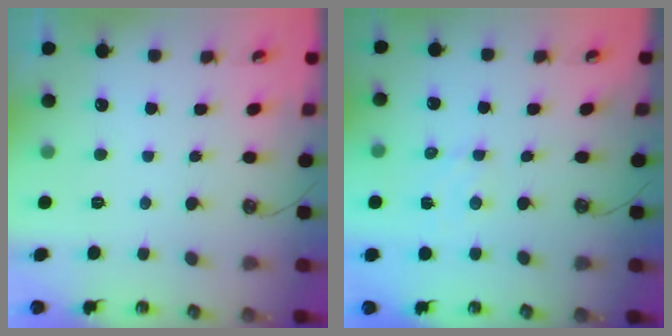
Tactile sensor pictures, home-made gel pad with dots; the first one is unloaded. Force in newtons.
{"total": 3.2, "press": 3.2, "slide": 0.5}